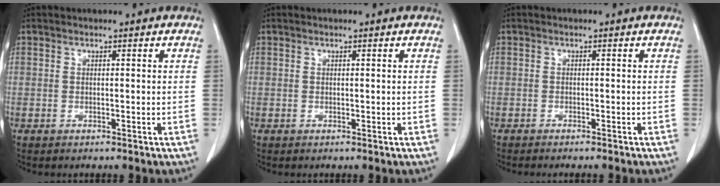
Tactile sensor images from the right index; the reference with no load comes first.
{"total": 0.0}
{"total": 2.7, "force": [-2.4, 0.1, 1.2], "torque": [-0.018, -0.003, -0.029]}